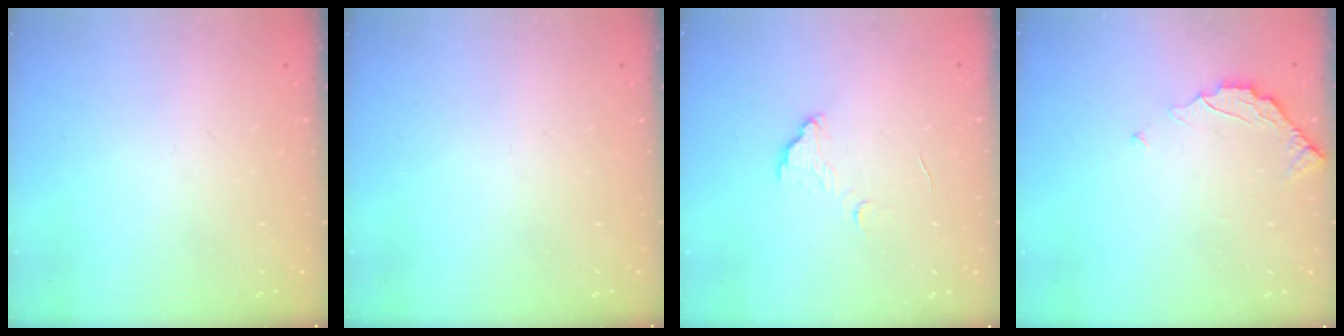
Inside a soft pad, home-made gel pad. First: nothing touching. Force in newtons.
{"total": 0.0}
{"total": 5.9, "press": 5.9, "slide": 0.4}
{"total": 4.2, "press": 4.2, "slide": 0.4}